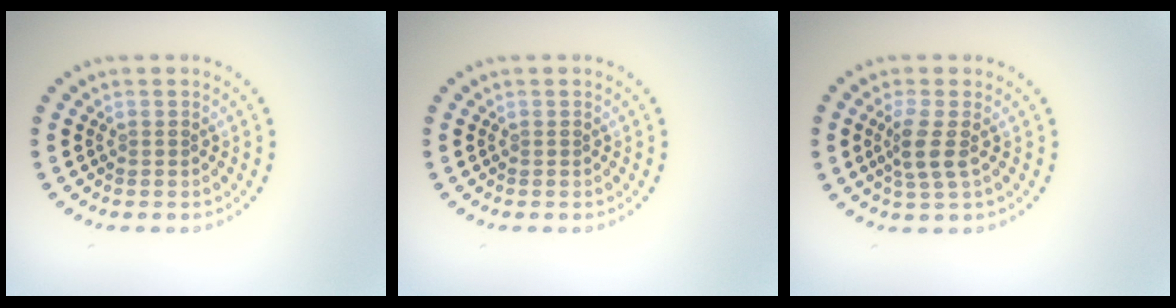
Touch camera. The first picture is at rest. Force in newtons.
{"total": 0.0}
{"total": 2.4, "press": 1.9, "slide": 1.5}